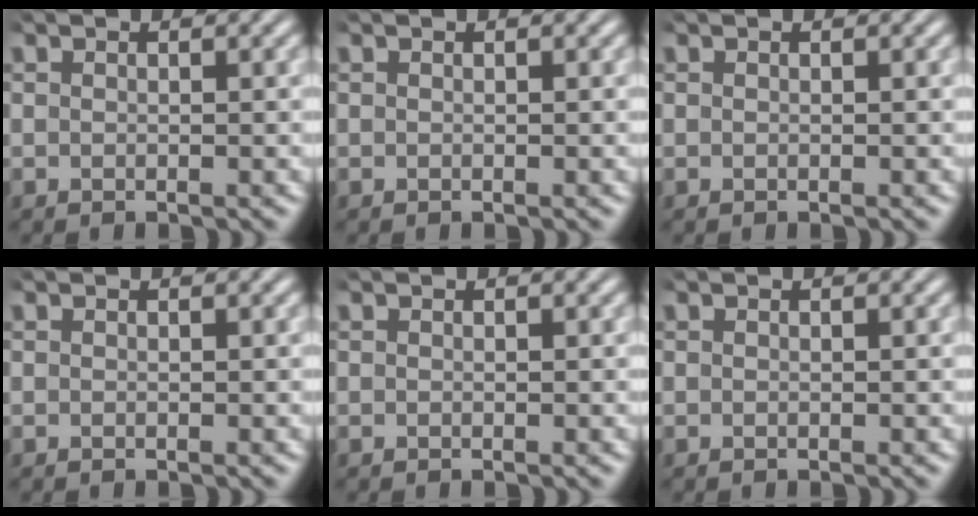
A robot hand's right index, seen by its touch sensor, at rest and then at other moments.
{"total": 0.0}
{"total": 0.0}
{"total": 0.0}
{"total": 0.0}
{"total": 0.0}